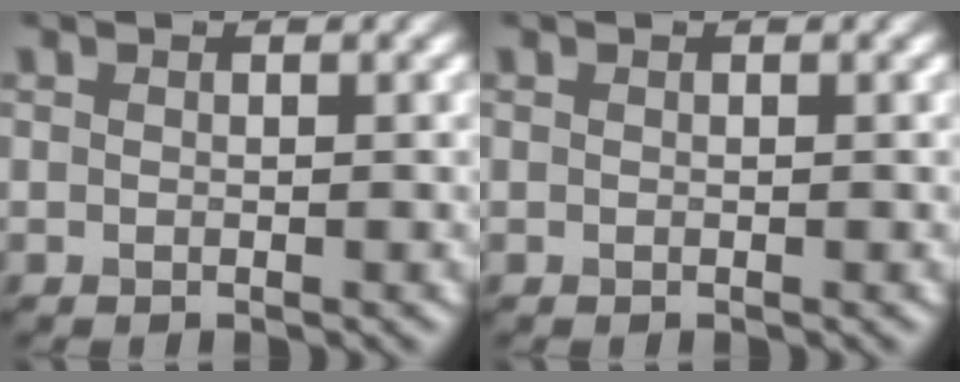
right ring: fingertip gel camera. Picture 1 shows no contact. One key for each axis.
{"total": 0.0}